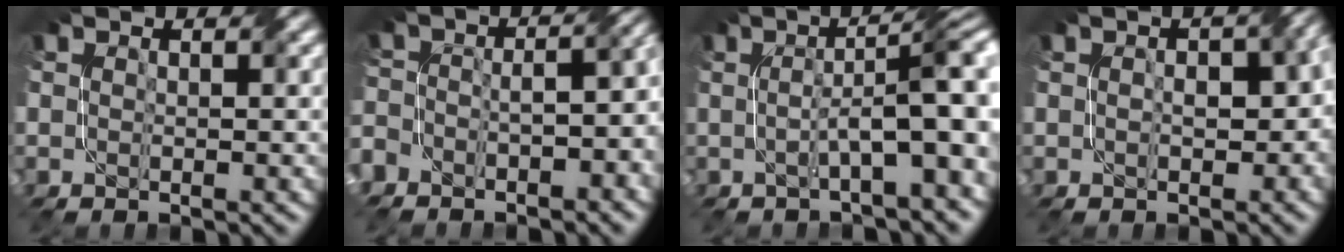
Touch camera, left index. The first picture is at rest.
{"total": 9.6, "force": [-5.8, 5.0, 5.7], "torque": [-0.067, -0.015, -0.081]}
{"total": 7.6, "force": [-0.4, 1.8, 7.4], "torque": [-0.105, 0.018, -0.011]}
{"total": 5.7, "force": [0.1, 3.5, 4.4], "torque": [-0.029, 0.013, 0.011]}